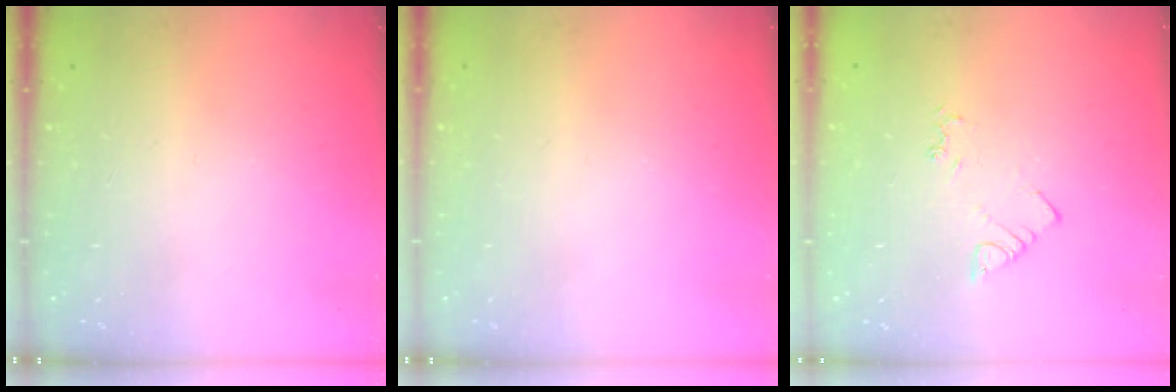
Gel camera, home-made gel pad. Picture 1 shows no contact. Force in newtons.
{"total": 0.0}
{"total": 2.3, "press": 2.3, "slide": 0.3}